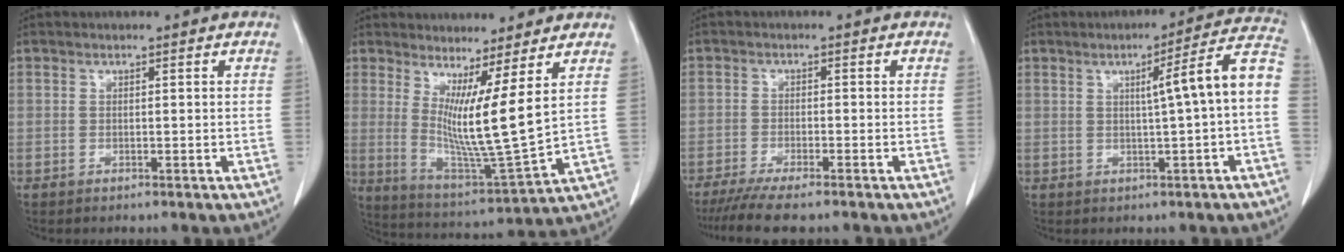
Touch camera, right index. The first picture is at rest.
{"total": 10.4, "force": [3.6, -0.9, 9.7], "torque": [-0.186, -0.047, 0.069]}
{"total": 7.6, "force": [-6.2, 0.6, 4.2], "torque": [-0.063, -0.017, -0.100]}
{"total": 8.9, "force": [0.0, -0.7, 8.8], "torque": [-0.115, 0.020, -0.002]}